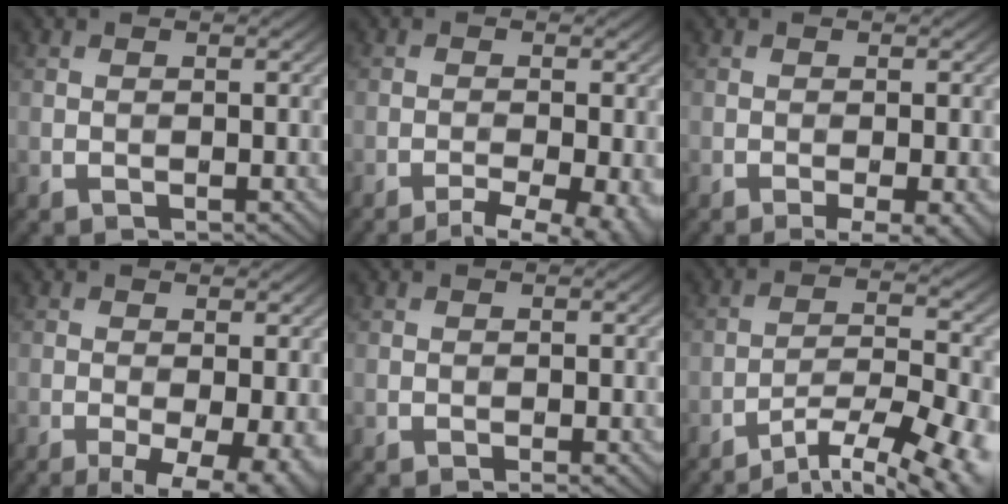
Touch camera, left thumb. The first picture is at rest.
{"total": 5.5, "force": [-3.6, 1.1, 4.1], "torque": [-0.057, -0.005, -0.051]}
{"total": 3.2, "force": [-1.6, 0.4, 2.7], "torque": [-0.045, 0.001, -0.024]}
{"total": 7.7, "force": [-3.2, 2.5, 6.5], "torque": [-0.104, -0.013, -0.041]}
{"total": 0.7, "force": [-0.4, 0.0, 0.6], "torque": [-0.010, -0.001, -0.009]}
{"total": 13.3, "force": [-9.6, 3.6, 8.4], "torque": [-0.144, -0.013, -0.129]}